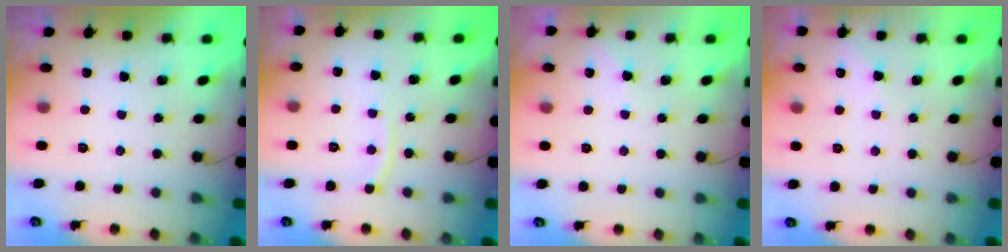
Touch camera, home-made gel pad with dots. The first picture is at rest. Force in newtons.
{"total": 6.6, "press": 6.6, "slide": 0.8}
{"total": 2.2, "press": 2.2, "slide": 0.3}
{"total": 3.7, "press": 3.7, "slide": 0.6}